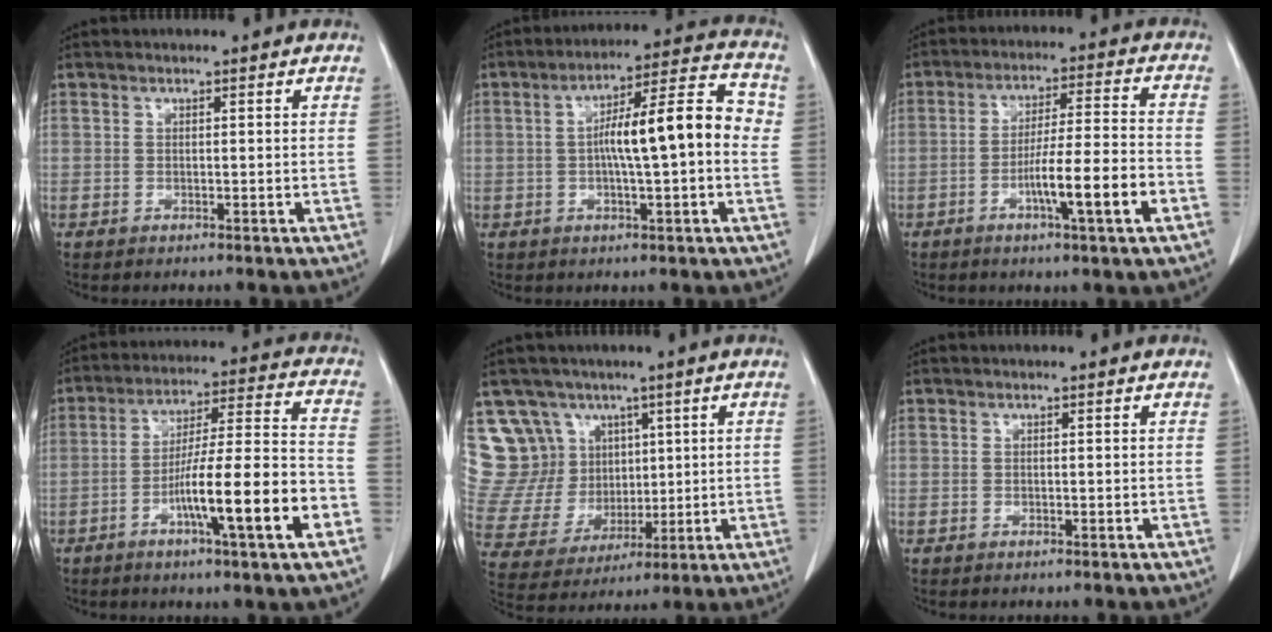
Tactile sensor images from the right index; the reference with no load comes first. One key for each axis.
{"total": 12.7, "fx": 0.3, "fy": 1.8, "fz": 12.6, "tx": -0.193, "ty": 0.035, "tz": 0.000}
{"total": 10.7, "fx": -4.2, "fy": -0.1, "fz": 9.9, "tx": -0.162, "ty": -0.001, "tz": -0.069}
{"total": 15.8, "fx": -6.0, "fy": 0.4, "fz": 14.6, "tx": -0.240, "ty": 0.002, "tz": -0.096}
{"total": 14.1, "fx": 7.6, "fy": 11.6, "fz": 2.9, "tx": -0.089, "ty": 0.062, "tz": 0.175}
{"total": 0.0}